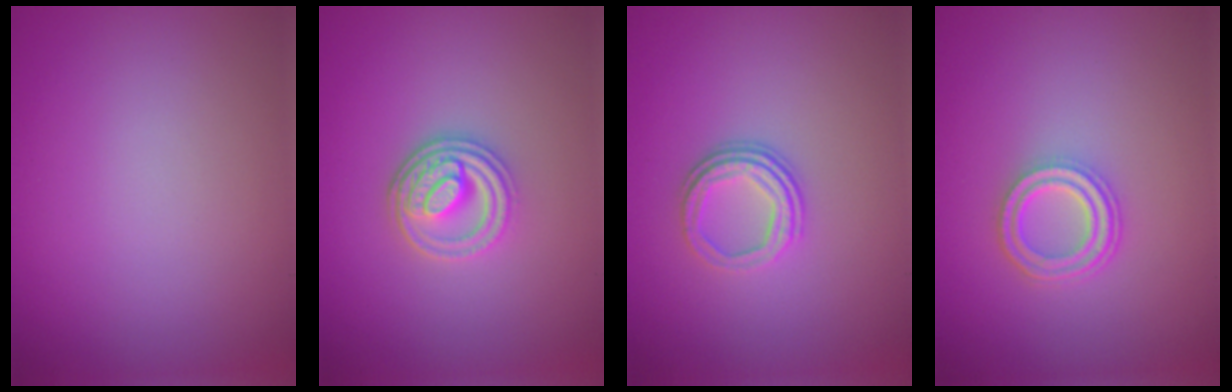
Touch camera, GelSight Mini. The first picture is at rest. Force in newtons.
{"total": 3.6, "press": 3.0, "slide": 1.9}
{"total": 3.2, "press": 2.4, "slide": 2.1}
{"total": 3.5, "press": 2.6, "slide": 2.3}